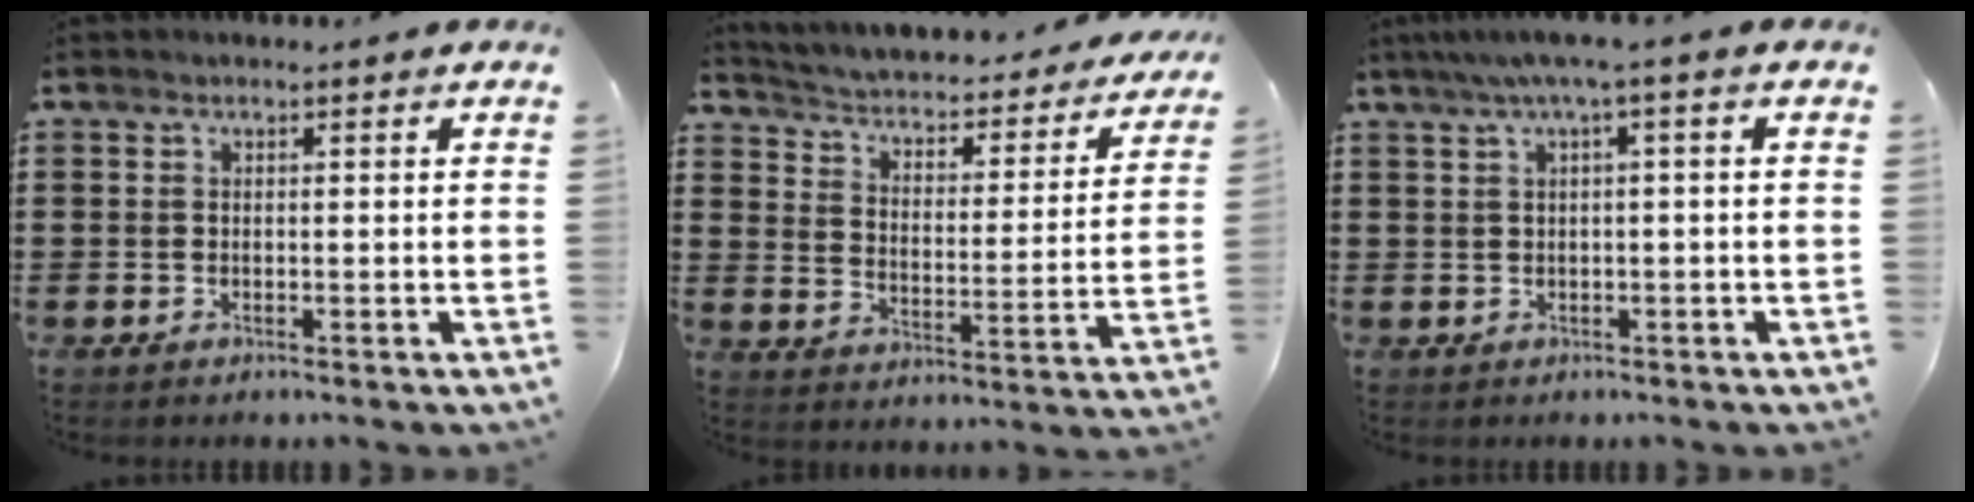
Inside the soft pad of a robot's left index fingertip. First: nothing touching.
{"total": 1.9, "force": [1.5, 0.6, 0.9], "torque": [-0.032, -0.026, 0.013]}
{"total": 2.7, "force": [0.0, -0.1, 2.7], "torque": [-0.049, 0.000, -0.004]}